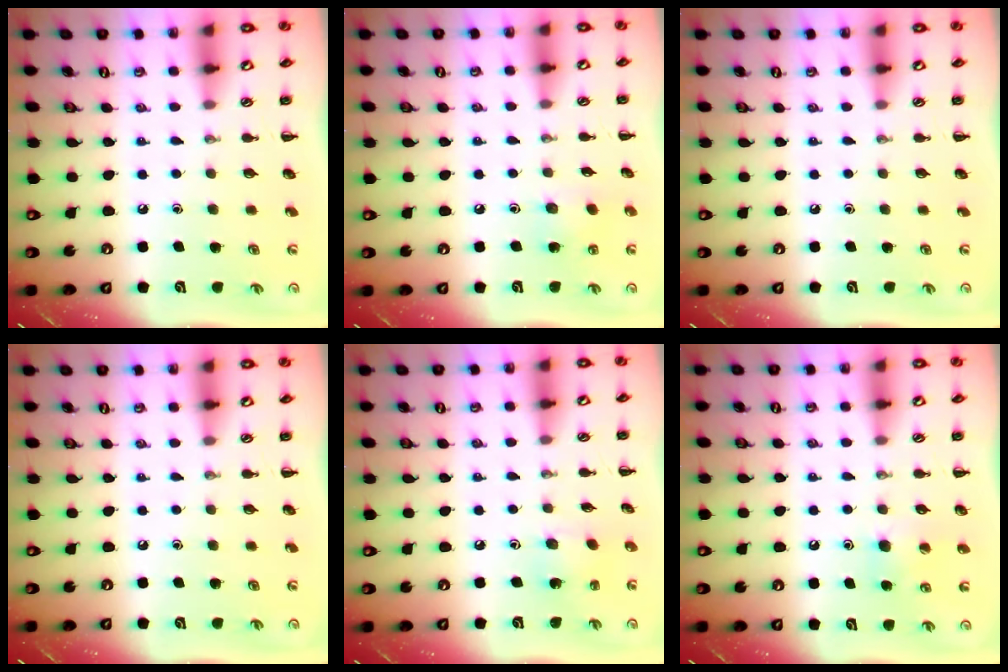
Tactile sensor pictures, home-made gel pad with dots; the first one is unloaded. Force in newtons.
{"total": 5.0, "press": 4.9, "slide": 1.2}
{"total": 0.0}
{"total": 0.0}
{"total": 3.7, "press": 3.5, "slide": 1.2}
{"total": 6.1, "press": 5.9, "slide": 1.5}